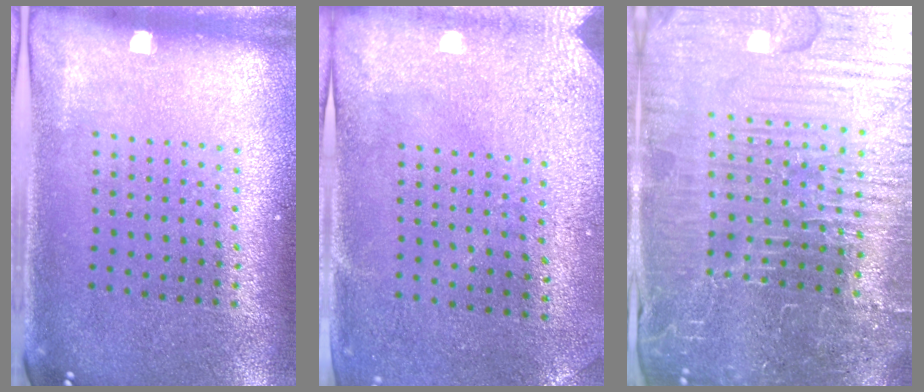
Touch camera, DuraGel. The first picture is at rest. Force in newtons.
{"total": 3.0, "press": 2.3, "slide": 1.9}
{"total": 6.4, "press": 5.8, "slide": 2.8}